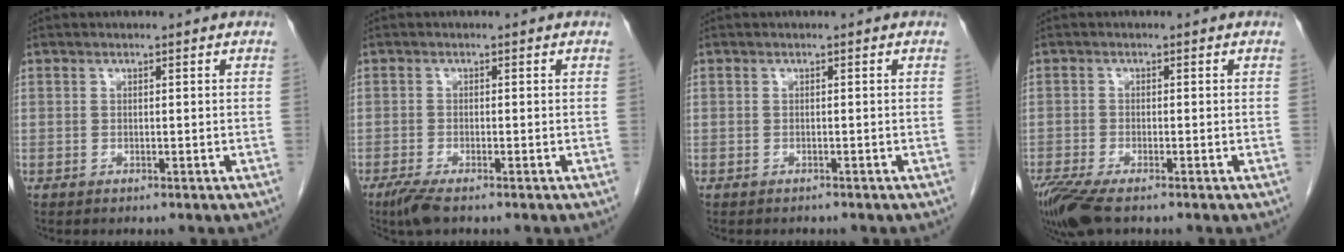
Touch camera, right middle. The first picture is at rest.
{"total": 3.3, "force": [-2.4, 0.6, 2.2], "torque": [-0.047, -0.009, -0.046]}
{"total": 0.7, "force": [-0.7, 0.2, 0.0], "torque": [-0.012, -0.003, -0.011]}
{"total": 6.1, "force": [-4.4, 1.3, 4.1], "torque": [-0.079, -0.016, -0.081]}